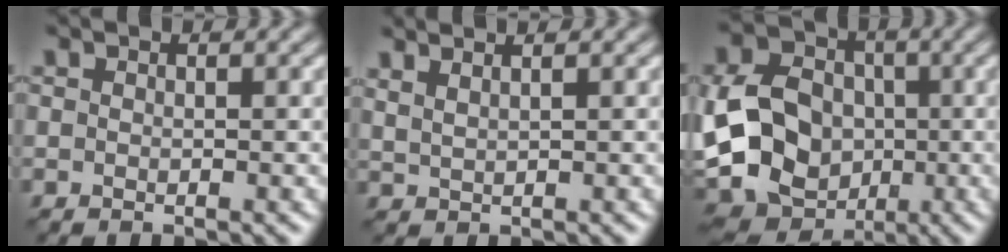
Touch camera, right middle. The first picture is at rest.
{"total": 1.7, "force": [1.5, 0.2, 0.8], "torque": [-0.019, 0.014, 0.030]}
{"total": 14.6, "force": [-2.5, 12.4, 7.3], "torque": [-0.156, -0.008, -0.052]}